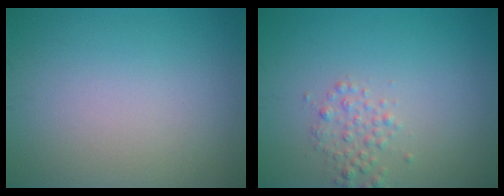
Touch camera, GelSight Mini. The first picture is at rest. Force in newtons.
{"total": 1.7, "press": 1.7, "slide": 0.0}